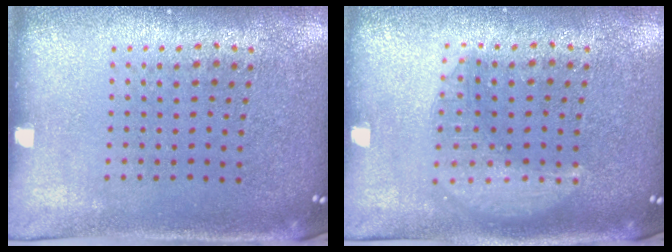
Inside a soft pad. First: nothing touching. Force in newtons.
{"total": 2.6, "press": 2.6, "slide": 0.4}